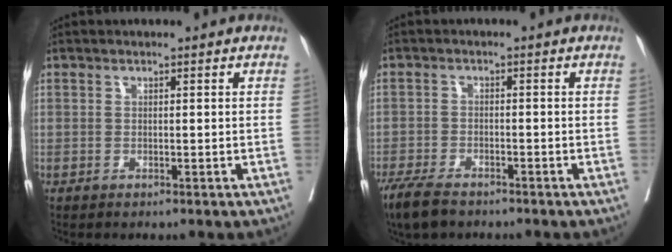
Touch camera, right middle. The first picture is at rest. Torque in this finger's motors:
{"motor_torque": [0.67, -0.67, 0.16, 0.08]}